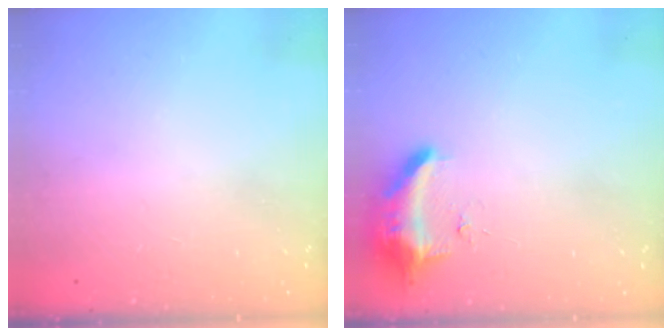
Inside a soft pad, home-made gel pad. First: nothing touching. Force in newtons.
{"total": 10.2, "press": 9.6, "slide": 3.5}